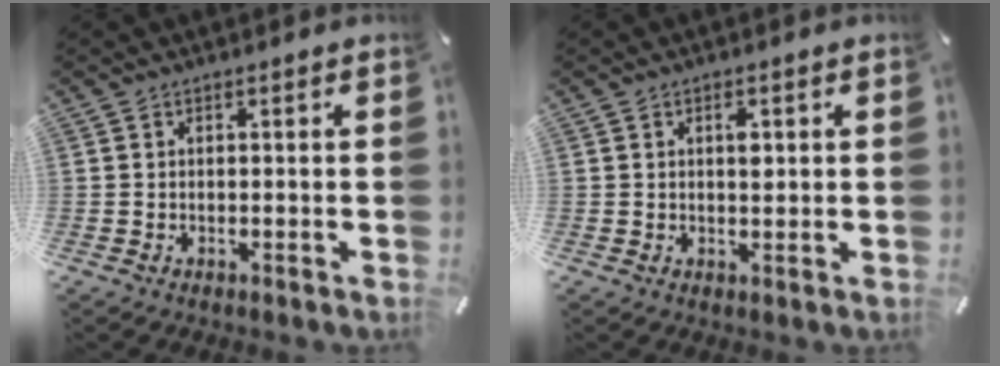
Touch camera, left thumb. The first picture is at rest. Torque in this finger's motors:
{"motor_torque": [0.66, 0.84, 0.38, -0.44, 0.06]}